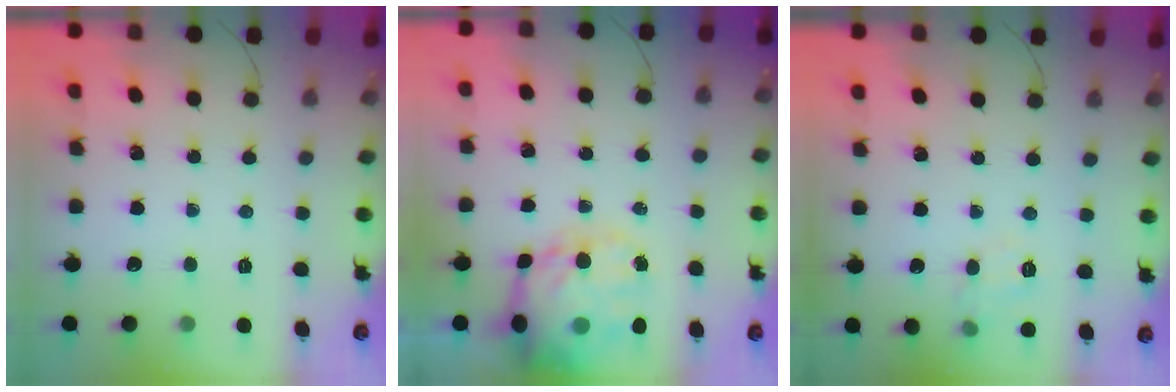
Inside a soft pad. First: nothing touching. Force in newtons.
{"total": 18.8, "press": 18.1, "slide": 5.0}
{"total": 8.6, "press": 8.5, "slide": 1.1}